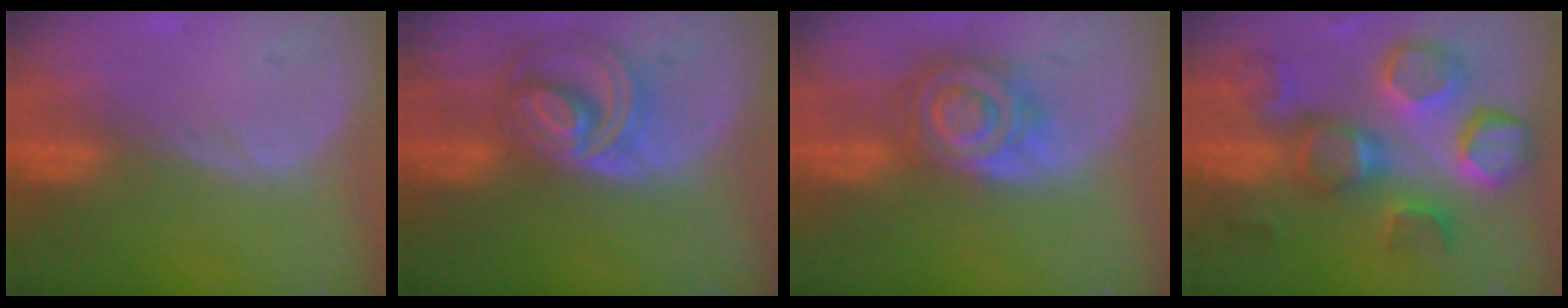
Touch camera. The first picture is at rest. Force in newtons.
{"total": 8.7, "press": 7.5, "slide": 4.4}
{"total": 8.5, "press": 7.4, "slide": 4.2}
{"total": 12.7, "press": 11.2, "slide": 6.0}